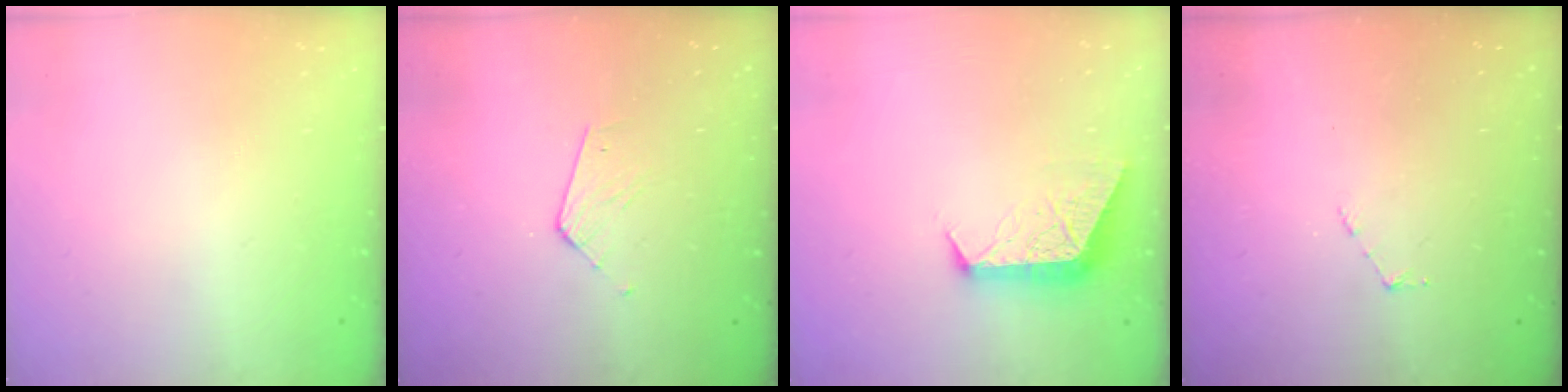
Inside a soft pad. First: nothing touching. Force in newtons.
{"total": 4.1, "press": 4.1, "slide": 0.4}
{"total": 8.9, "press": 8.9, "slide": 0.4}
{"total": 2.9, "press": 2.9, "slide": 0.3}